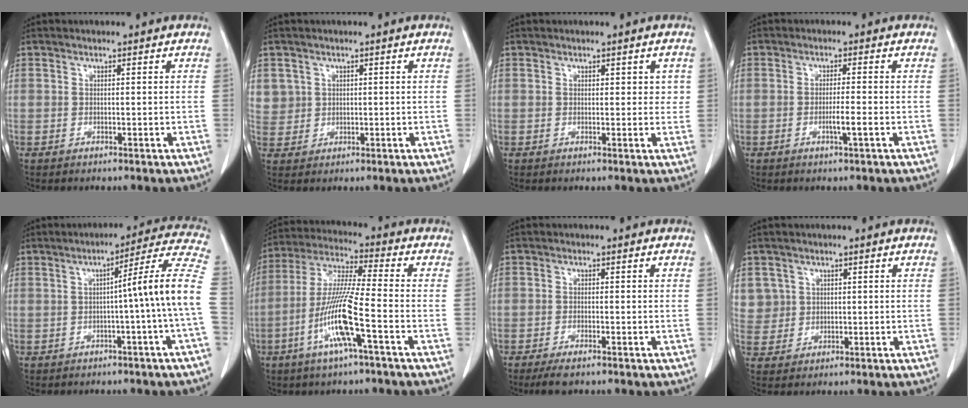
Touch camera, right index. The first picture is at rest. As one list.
[{"total": 3.8, "force": [1.6, 3.5, 0.1], "torque": [0.009, 0.004, 0.034]}, {"total": 2.2, "force": [0.8, 1.3, 1.6], "torque": [-0.011, 0.003, 0.008]}, {"total": 2.5, "force": [-0.9, -0.3, 2.4], "torque": [-0.045, -0.004, -0.015]}, {"total": 10.9, "force": [-1.2, -2.2, 10.6], "torque": [-0.130, 0.018, -0.021]}, {"total": 11.9, "force": [-4.3, -0.1, 11.1], "torque": [-0.233, -0.006, -0.088]}, {"total": 3.1, "force": [-2.3, 0.6, 2.0], "torque": [-0.038, -0.006, -0.040]}, {"total": 4.3, "force": [1.7, 4.0, -0.1], "torque": [0.015, 0.005, 0.037]}]